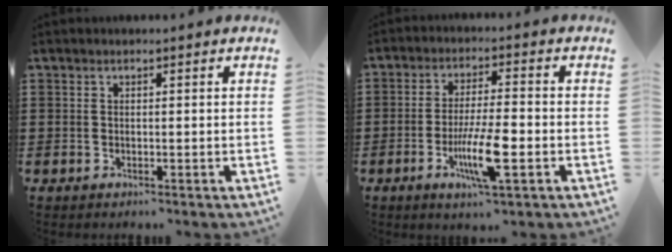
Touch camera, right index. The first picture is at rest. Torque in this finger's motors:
{"motor_torque": [2.14, 0.00, 0.42, 0.13]}